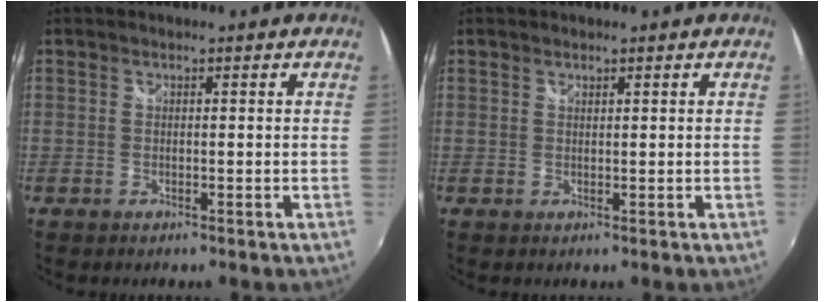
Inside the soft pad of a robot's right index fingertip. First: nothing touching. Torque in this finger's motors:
{"motor_torque": [-0.03, 0.13, -0.05, 0.00]}